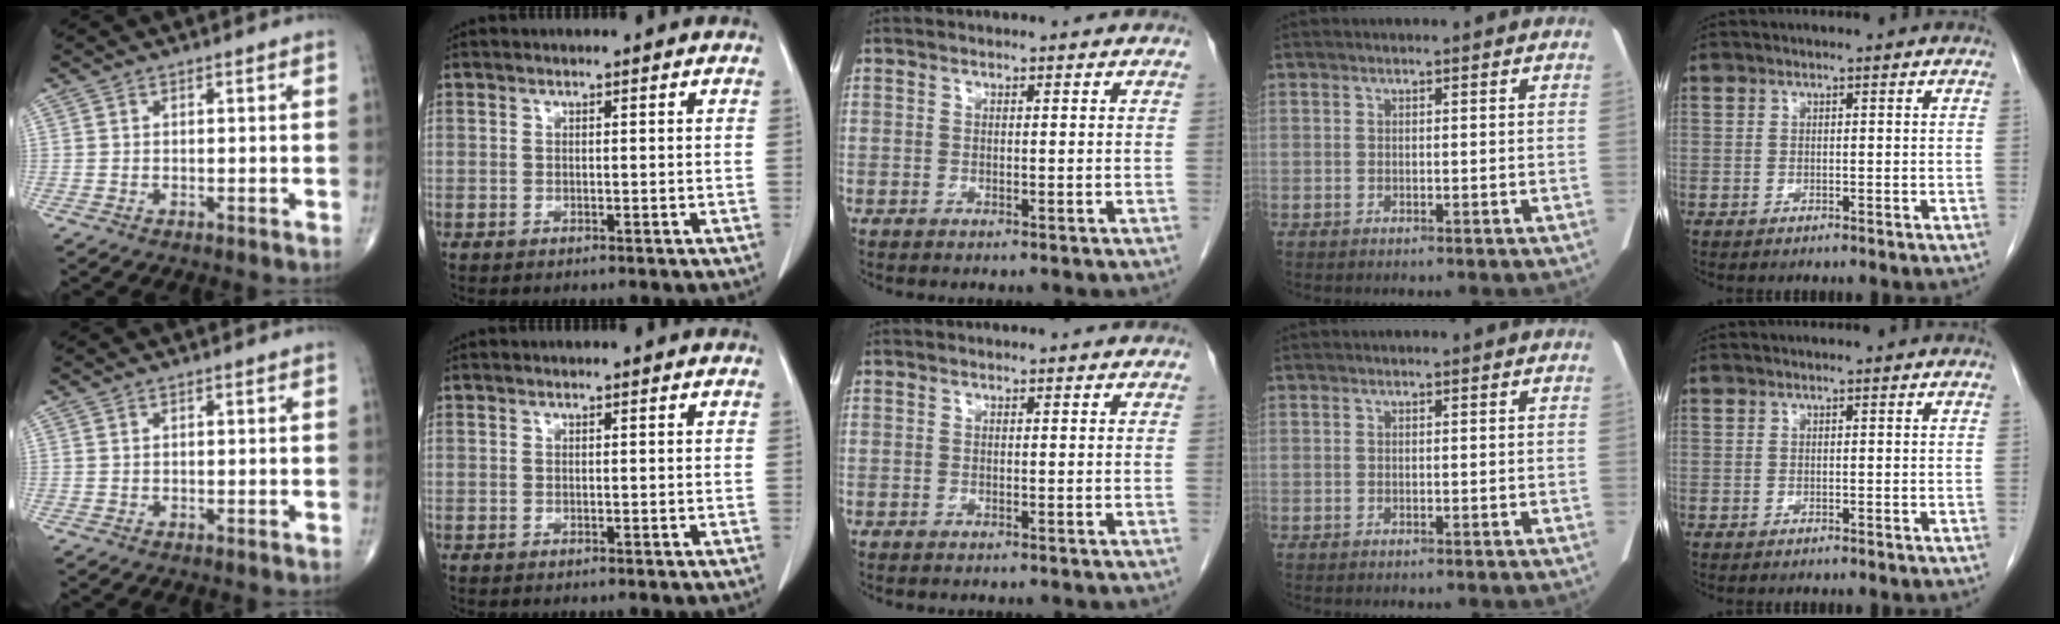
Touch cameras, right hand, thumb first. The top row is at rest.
{}